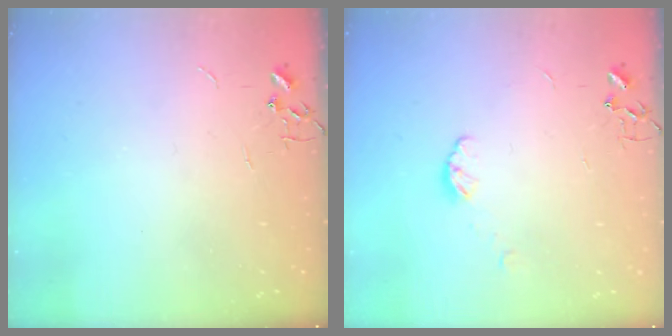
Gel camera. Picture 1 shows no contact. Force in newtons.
{"total": 3.5, "press": 3.4, "slide": 0.5}